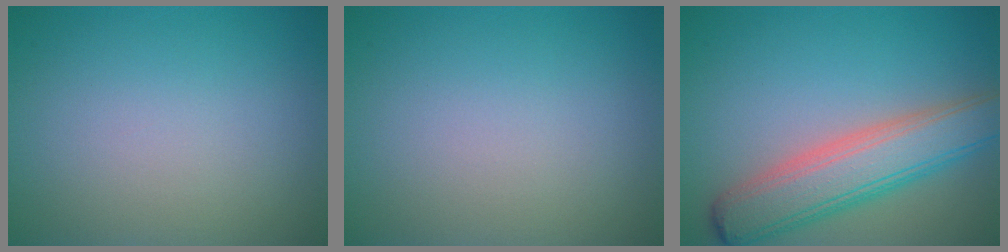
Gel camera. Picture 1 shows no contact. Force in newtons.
{"total": 0.0}
{"total": 6.7, "press": 6.7, "slide": 0.3}